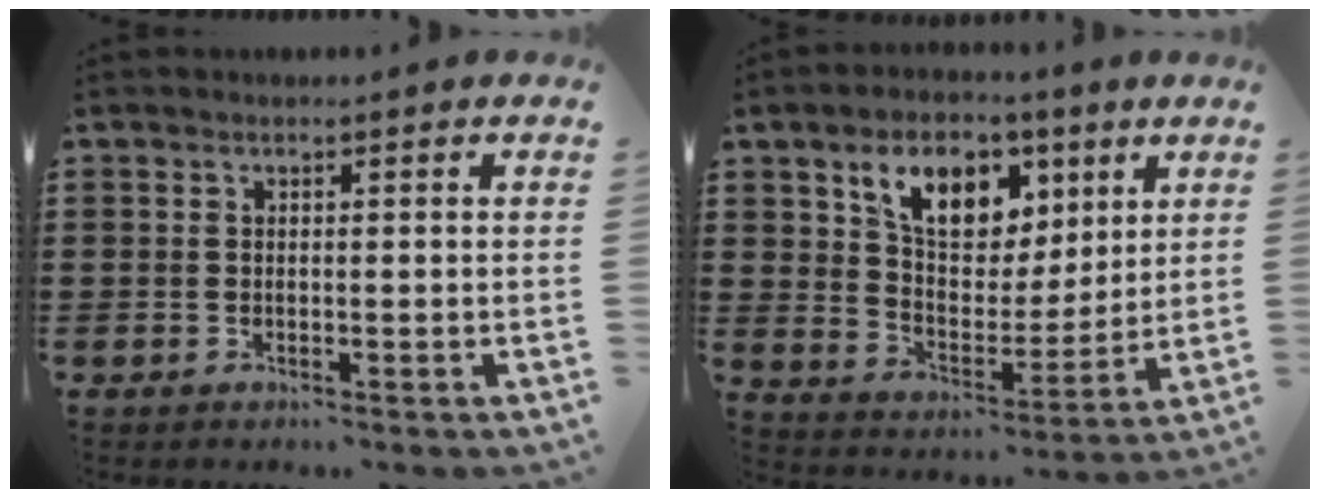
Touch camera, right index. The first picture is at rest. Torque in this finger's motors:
{"motor_torque": [1.57, 0.57, 0.44, 0.14]}